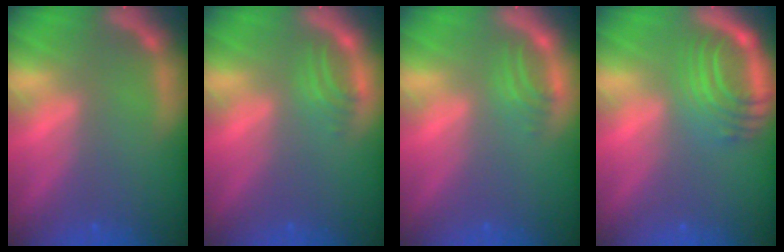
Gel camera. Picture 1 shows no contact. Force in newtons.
{"total": 2.0}
{"total": 2.0}
{"total": 6.5}